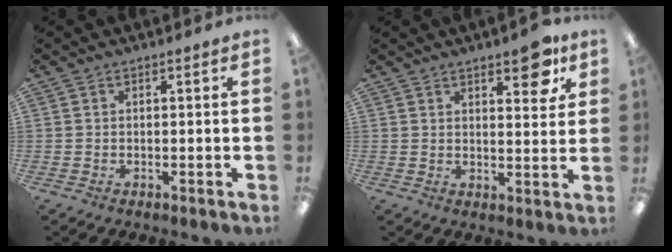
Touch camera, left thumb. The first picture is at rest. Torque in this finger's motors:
{"motor_torque": [0.19, 0.33, 0.05, -0.20, 0.00]}